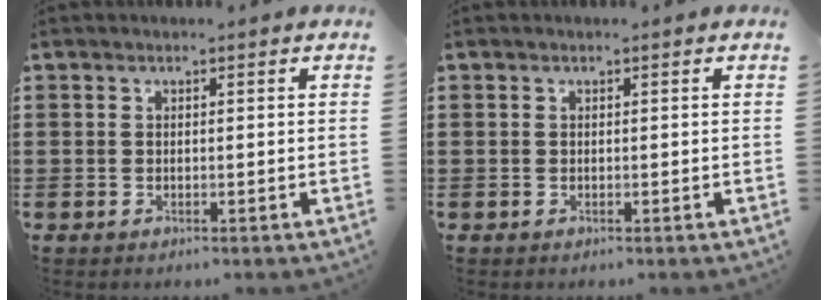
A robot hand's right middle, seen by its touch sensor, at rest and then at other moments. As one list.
[{"total": 0.0}]